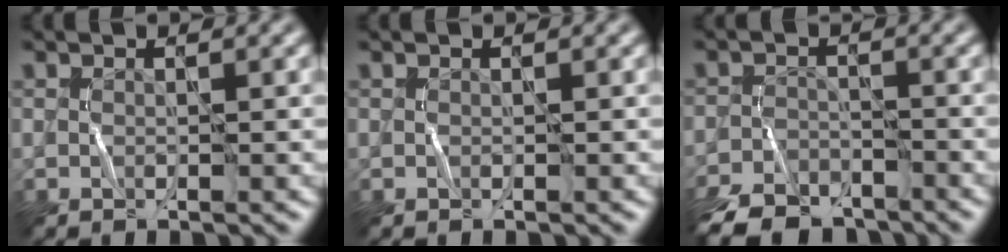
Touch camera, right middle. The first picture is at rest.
{"total": 0.0}
{"total": 7.3, "force": [-6.3, 2.8, 2.5], "torque": [-0.049, -0.024, -0.114]}